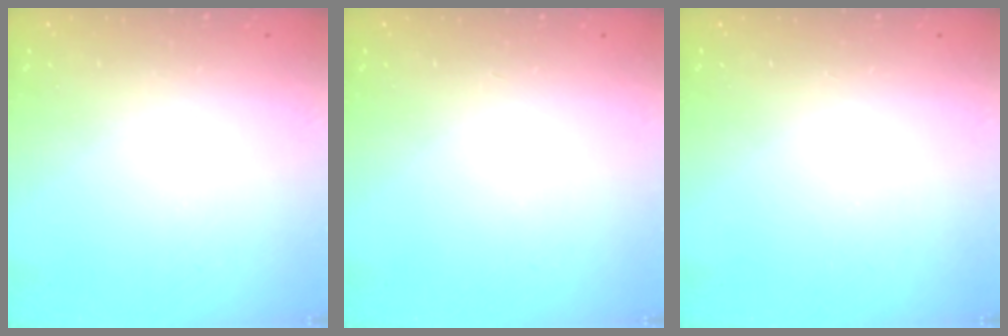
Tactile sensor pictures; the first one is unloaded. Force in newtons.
{"total": 0.0}
{"total": 0.0}